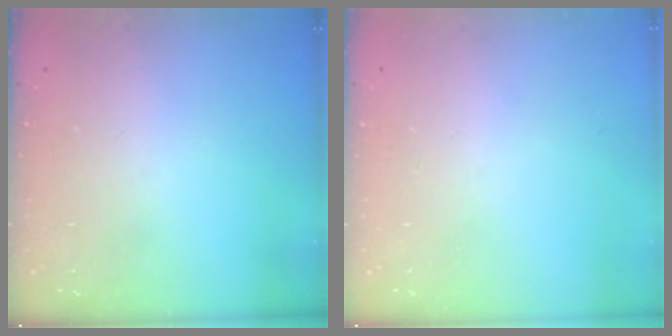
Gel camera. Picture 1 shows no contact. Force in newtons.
{"total": 0.0}